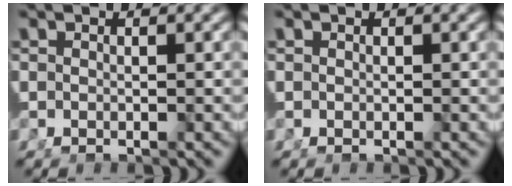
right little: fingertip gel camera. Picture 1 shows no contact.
{"total": 0.0}